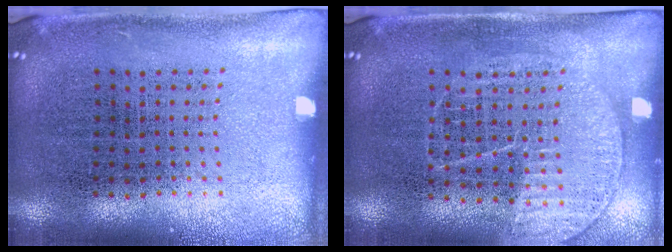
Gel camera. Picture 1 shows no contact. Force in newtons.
{"total": 1.3, "press": 1.3, "slide": 0.2}